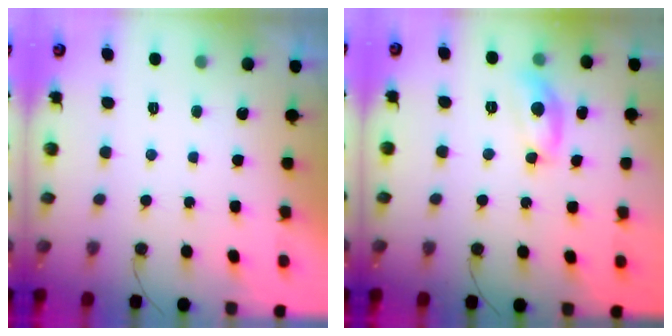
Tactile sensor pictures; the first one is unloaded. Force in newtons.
{"total": 11.1, "press": 11.1, "slide": 0.5}